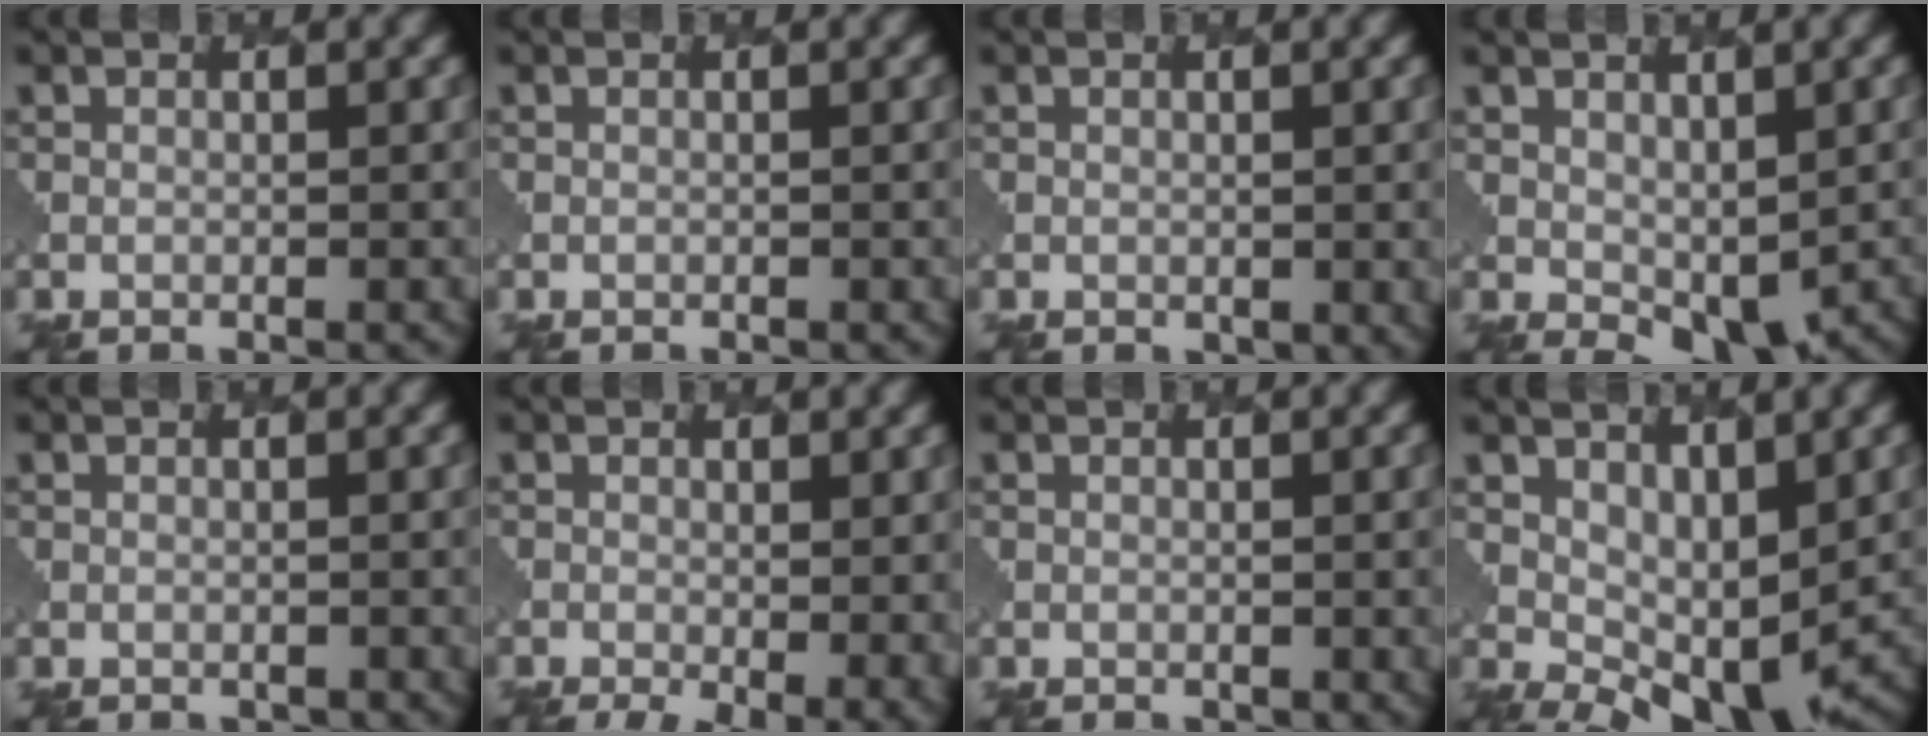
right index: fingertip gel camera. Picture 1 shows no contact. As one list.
[{"total": 0.0}, {"total": 1.8, "force": [0.1, 1.3, 1.2], "torque": [-0.013, -0.009, 0.007]}, {"total": 5.6, "force": [0.0, 3.6, 4.3], "torque": [-0.082, -0.020, 0.011]}, {"total": 0.8, "force": [-0.1, 0.8, 0.3], "torque": [-0.005, -0.003, 0.004]}, {"total": 6.6, "force": [-2.2, 2.8, 5.5], "torque": [-0.074, -0.015, -0.022]}, {"total": 1.2, "force": [0.0, 1.0, 0.8], "torque": [-0.009, -0.004, 0.006]}, {"total": 7.3, "force": [0.8, 4.5, 5.7], "torque": [-0.091, -0.020, 0.028]}]